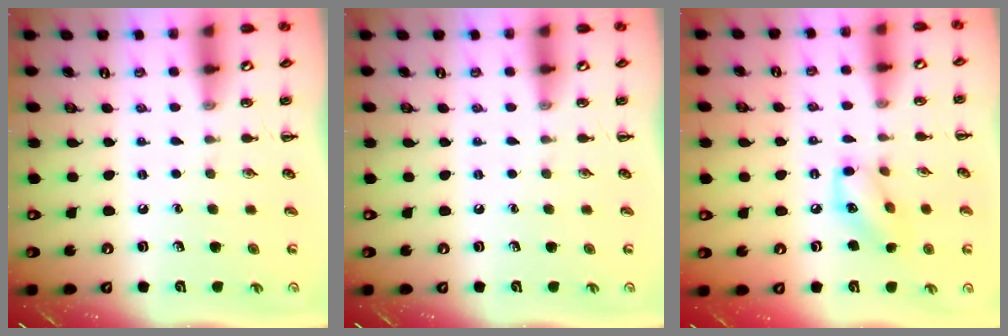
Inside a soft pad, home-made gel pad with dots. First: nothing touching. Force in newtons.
{"total": 0.0}
{"total": 9.3, "press": 9.3, "slide": 0.3}